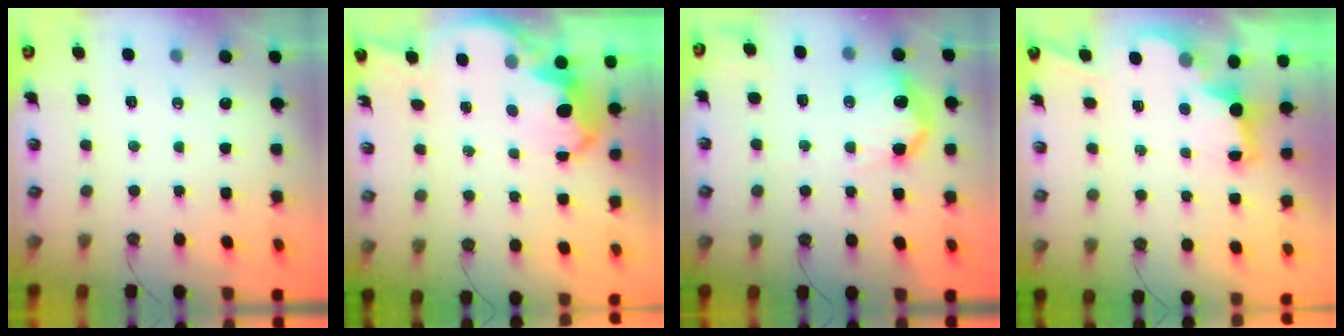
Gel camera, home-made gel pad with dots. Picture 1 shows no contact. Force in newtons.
{"total": 5.3, "press": 5.3, "slide": 0.5}
{"total": 16.9, "press": 16.8, "slide": 1.0}
{"total": 2.8, "press": 2.6, "slide": 0.9}